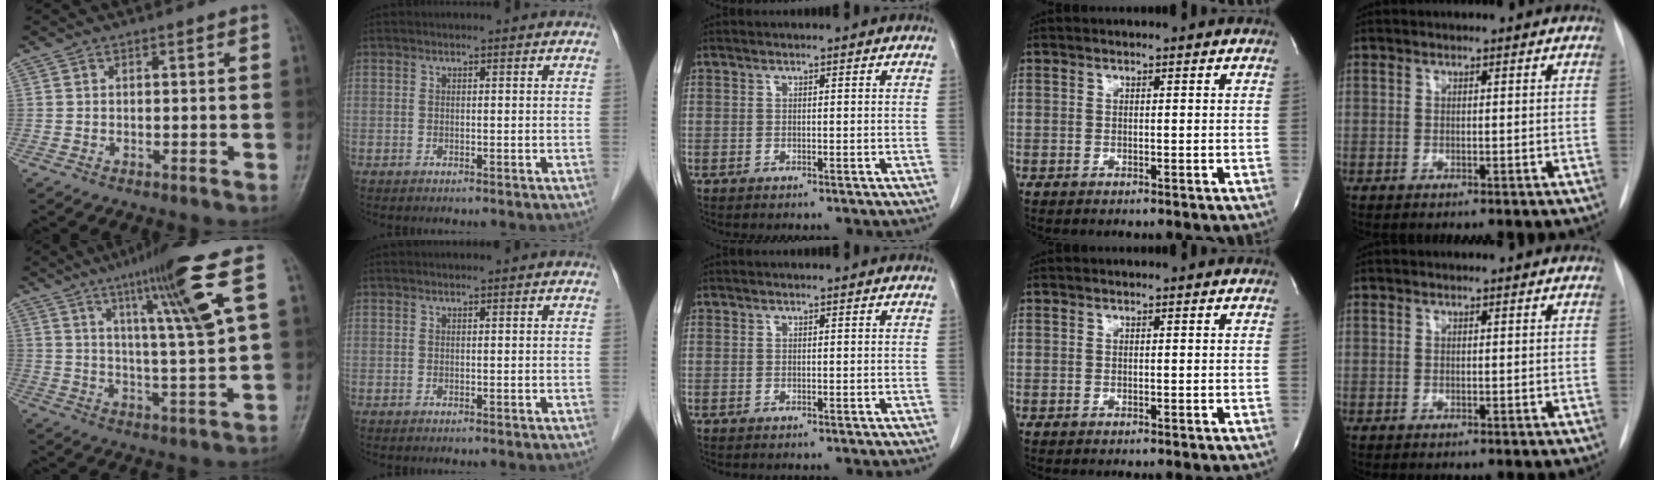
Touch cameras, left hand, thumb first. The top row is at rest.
{"thumb": {"total": 14.6, "force": [6.3, 0.1, 13.2], "torque": [-0.213, -0.023, 0.104]}}